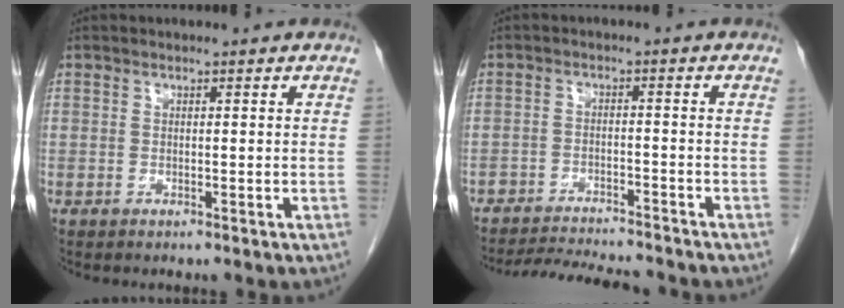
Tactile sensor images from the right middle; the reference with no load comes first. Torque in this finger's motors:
{"motor_torque": [0.68, -0.67, 0.05, 0.01]}